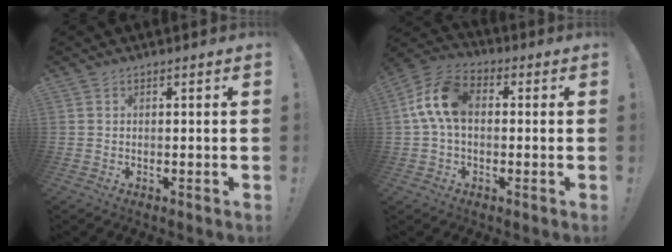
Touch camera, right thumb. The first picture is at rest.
{"total": 12.6, "force": [1.2, 7.8, 9.9], "torque": [-0.193, 0.014, 0.027]}